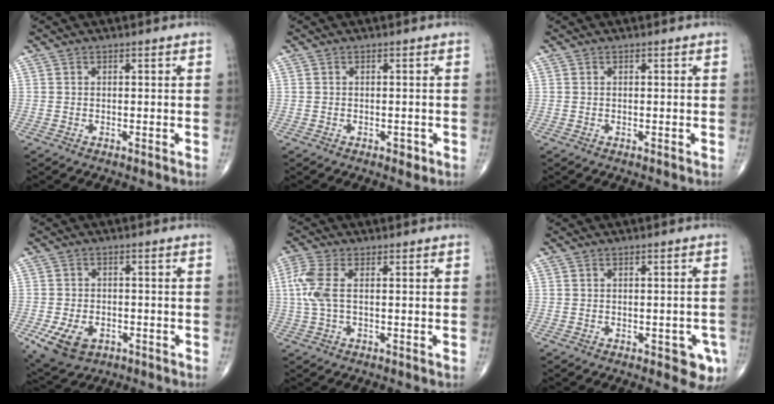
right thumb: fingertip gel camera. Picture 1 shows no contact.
{"total": 1.3, "force": [-0.6, 0.7, 0.8], "torque": [-0.008, 0.000, -0.008]}
{"total": 0.0}
{"total": 8.5, "force": [-3.5, 5.7, 5.2], "torque": [-0.091, 0.007, -0.051]}
{"total": 6.3, "force": [0.7, 2.6, 5.7], "torque": [-0.168, 0.012, 0.012]}
{"total": 5.1, "force": [-2.2, 2.4, 3.9], "torque": [-0.024, 0.004, -0.024]}